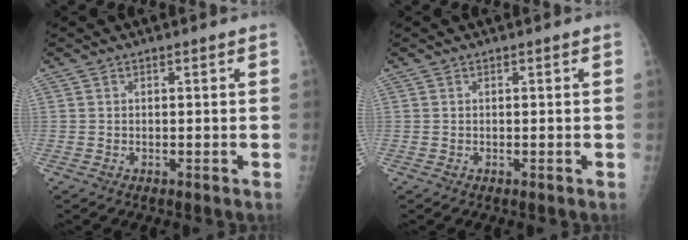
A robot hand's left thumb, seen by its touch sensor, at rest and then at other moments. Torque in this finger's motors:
{"motor_torque": [-0.04, 0.01, 0.01, -0.01, 0.00]}